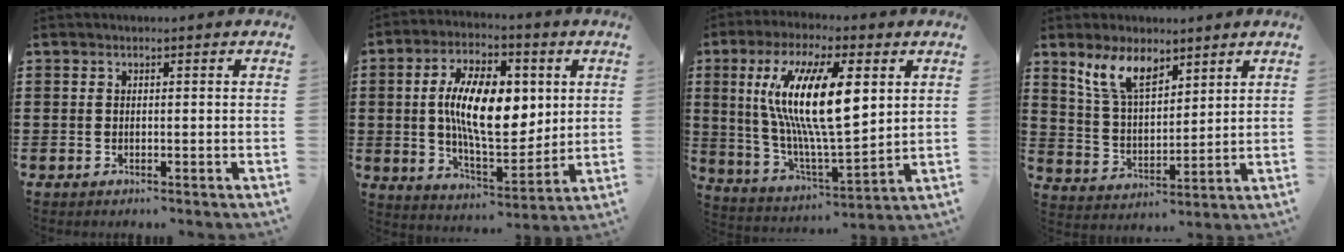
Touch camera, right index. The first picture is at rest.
{"total": 13.9, "force": [2.5, 6.8, 11.8], "torque": [-0.208, 0.013, 0.044]}
{"total": 16.2, "force": [4.8, 4.6, 14.8], "torque": [-0.291, -0.006, 0.080]}
{"total": 8.3, "force": [6.0, 3.2, 4.6], "torque": [-0.110, -0.005, 0.113]}